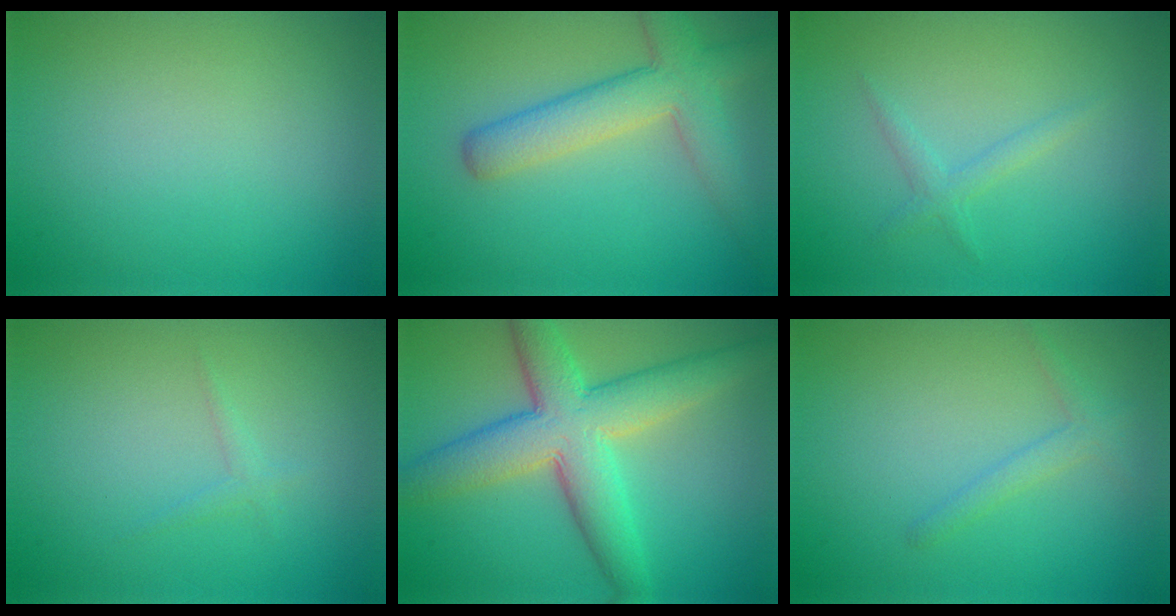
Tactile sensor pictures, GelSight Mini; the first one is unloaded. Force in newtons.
{"total": 5.6, "press": 5.6, "slide": 0.2}
{"total": 1.3, "press": 1.3, "slide": 0.0}
{"total": 0.8, "press": 0.8, "slide": 0.1}
{"total": 8.4, "press": 8.4, "slide": 0.3}
{"total": 1.5, "press": 1.5, "slide": 0.1}